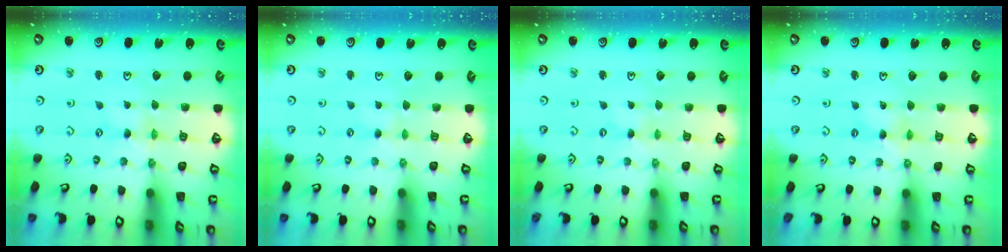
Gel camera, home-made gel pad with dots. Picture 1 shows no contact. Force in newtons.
{"total": 1.8, "press": 1.7, "slide": 0.4}
{"total": 0.0}
{"total": 2.6, "press": 2.6, "slide": 0.3}